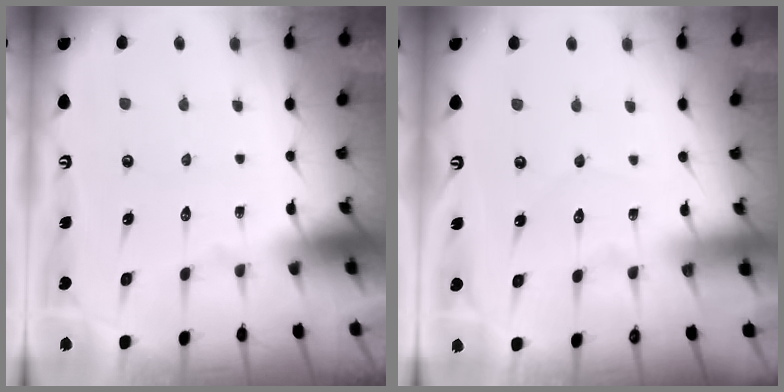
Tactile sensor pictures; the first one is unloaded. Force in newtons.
{"total": 2.1, "press": 2.1, "slide": 0.1}